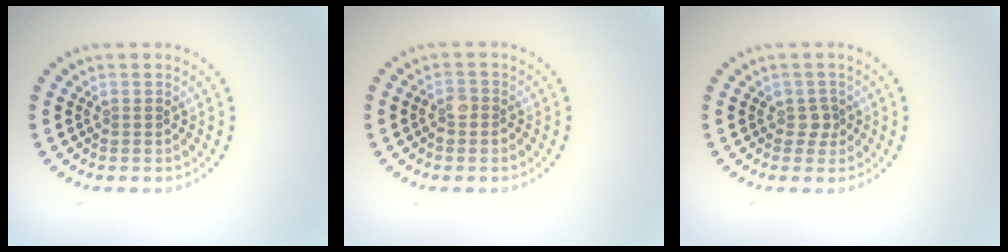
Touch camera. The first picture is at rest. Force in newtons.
{"total": 1.4, "press": 1.3, "slide": 0.7}
{"total": 1.3, "press": 1.0, "slide": 0.7}